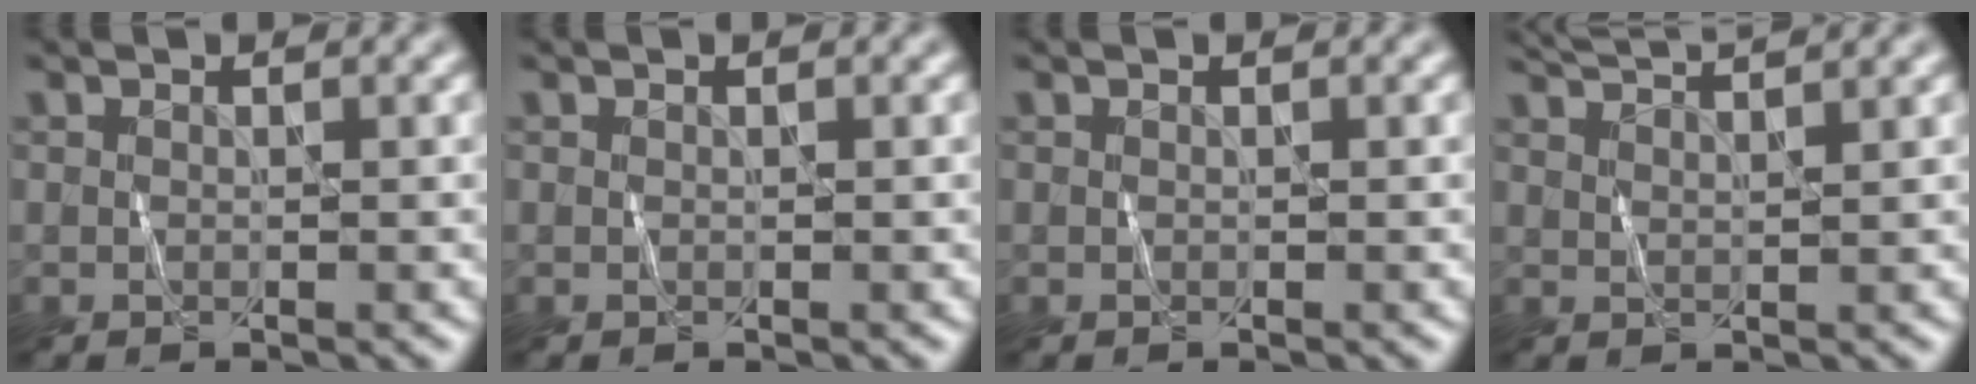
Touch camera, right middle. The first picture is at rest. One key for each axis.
{"total": 0.0}
{"total": 0.0}
{"total": 4.4, "fx": 3.9, "fy": 0.7, "fz": 2.0, "tx": -0.015, "ty": 0.016, "tz": 0.040}